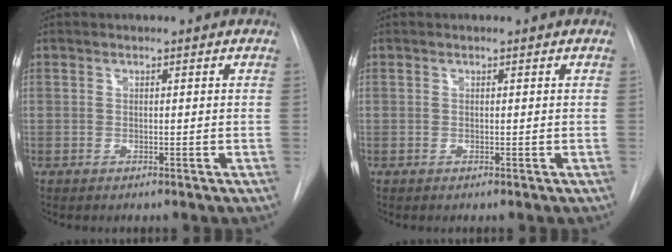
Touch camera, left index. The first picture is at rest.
{"total": 0.0}